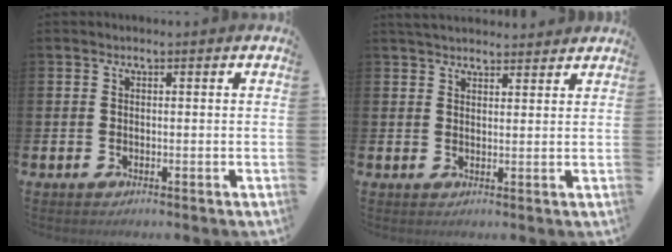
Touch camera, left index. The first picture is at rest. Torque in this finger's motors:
{"motor_torque": [0.95, -1.19, 0.10, 0.01]}